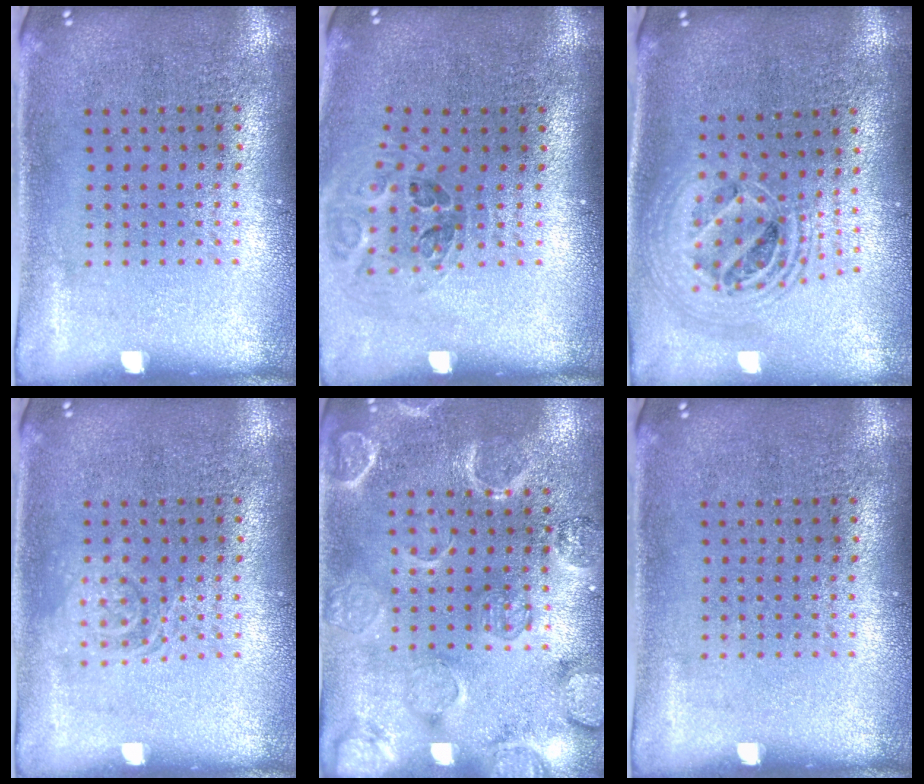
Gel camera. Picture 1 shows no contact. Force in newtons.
{"total": 1.2, "press": 1.1, "slide": 0.4}
{"total": 2.1, "press": 1.7, "slide": 1.3}
{"total": 1.6, "press": 1.6, "slide": 0.3}
{"total": 2.3, "press": 2.3, "slide": 0.5}
{"total": 0.0}